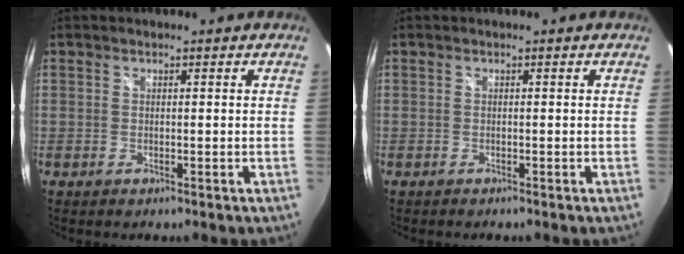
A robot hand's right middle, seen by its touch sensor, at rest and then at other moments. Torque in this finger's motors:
{"motor_torque": [0.14, -0.09, 0.02, -0.01]}